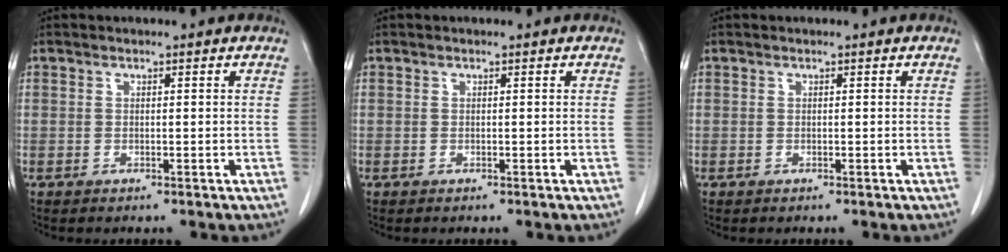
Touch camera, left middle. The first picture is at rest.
{"total": 0.0}
{"total": 0.0}